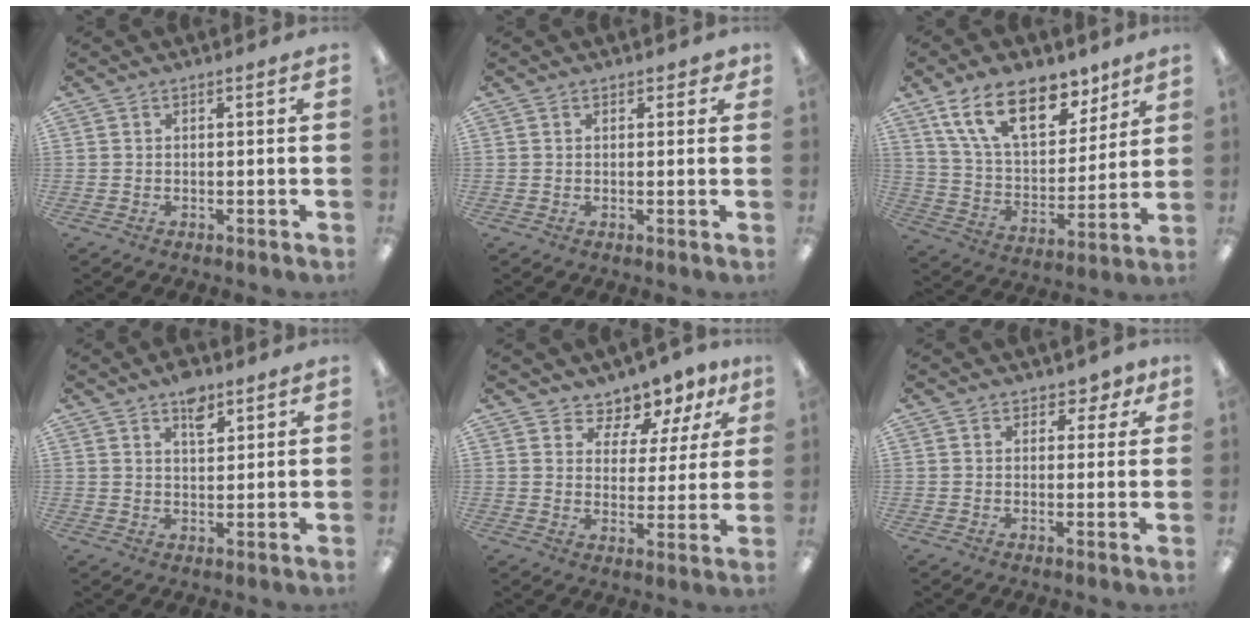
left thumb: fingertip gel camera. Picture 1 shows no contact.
{"total": 1.5, "force": [0.9, 1.1, 0.6], "torque": [0.003, -0.003, 0.013]}
{"total": 19.2, "force": [12.1, 9.7, 11.3], "torque": [-0.197, -0.047, 0.217]}
{"total": 5.5, "force": [3.8, 2.7, 3.0], "torque": [-0.036, -0.017, 0.063]}
{"total": 7.1, "force": [6.2, 3.3, 0.9], "torque": [-0.017, -0.057, 0.110]}
{"total": 3.1, "force": [1.5, 2.5, 0.9], "torque": [0.002, -0.002, 0.024]}